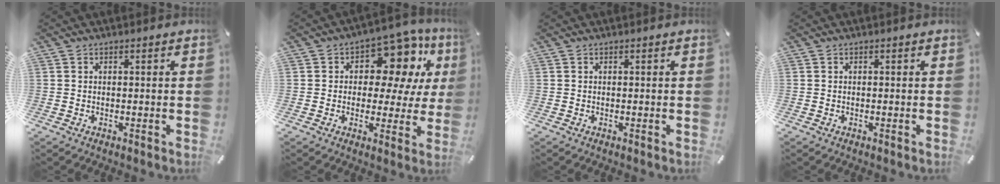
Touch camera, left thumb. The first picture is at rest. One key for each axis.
{"total": 12.0, "fx": 5.5, "fy": 7.7, "fz": 7.4, "tx": -0.112, "ty": -0.037, "tz": 0.100}
{"total": 0.0}
{"total": 0.0}